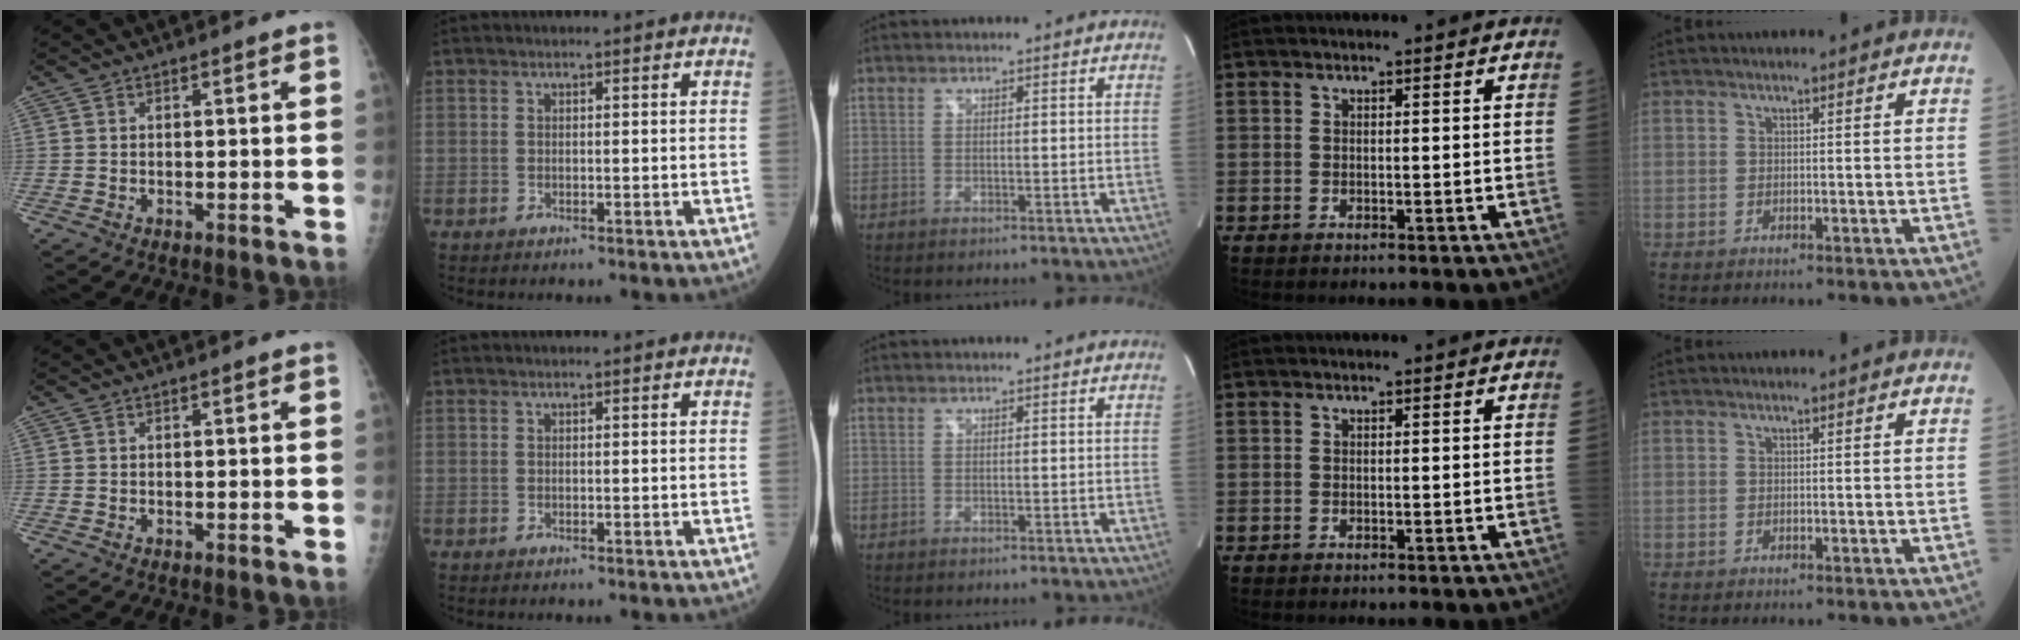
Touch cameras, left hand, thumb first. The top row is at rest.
{}